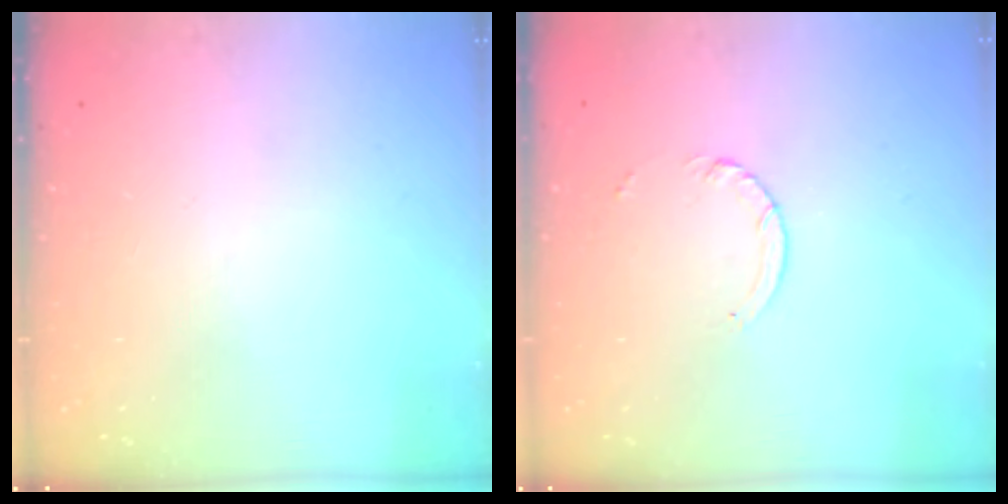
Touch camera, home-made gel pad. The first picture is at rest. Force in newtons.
{"total": 3.8, "press": 3.8, "slide": 0.3}